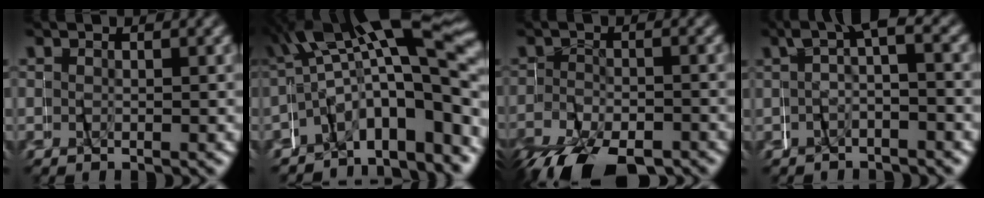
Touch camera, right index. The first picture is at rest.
{"total": 10.6, "force": [0.2, 4.6, 9.6], "torque": [-0.131, 0.020, -0.002]}
{"total": 8.0, "force": [-6.1, 3.5, 3.7], "torque": [-0.082, -0.024, -0.085]}
{"total": 2.0, "force": [0.2, 0.2, 1.9], "torque": [-0.034, 0.018, -0.007]}